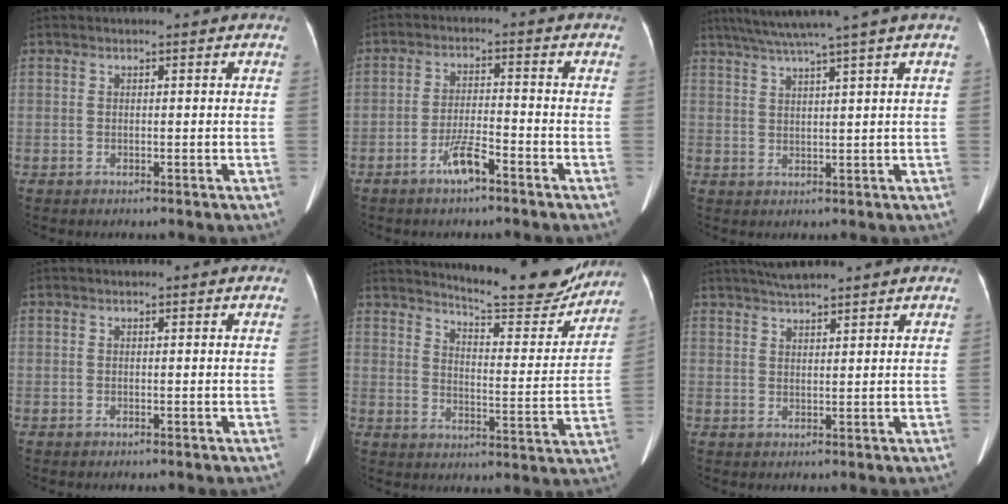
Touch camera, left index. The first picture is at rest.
{"total": 4.7, "force": [-3.3, 0.6, 3.3], "torque": [-0.072, -0.006, -0.063]}
{"total": 8.5, "force": [6.5, -2.1, 5.1], "torque": [-0.082, 0.022, 0.099]}
{"total": 0.0}
{"total": 15.8, "force": [14.9, 1.4, 5.1], "torque": [-0.075, -0.052, 0.190]}
{"total": 4.6, "force": [4.0, 0.3, 2.1], "torque": [-0.038, 0.019, 0.070]}